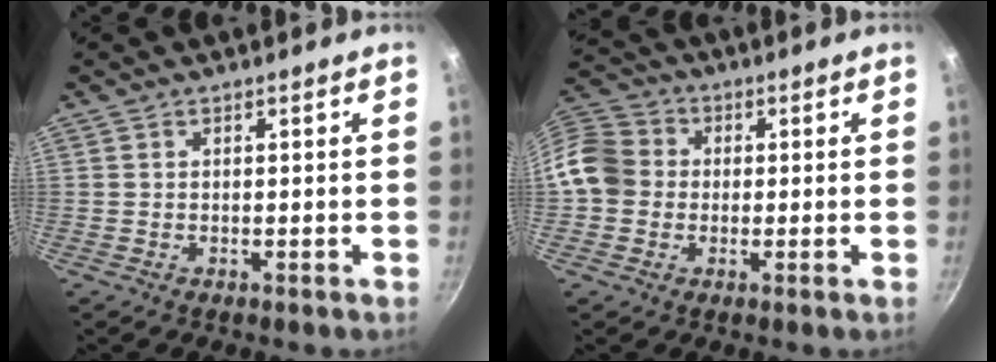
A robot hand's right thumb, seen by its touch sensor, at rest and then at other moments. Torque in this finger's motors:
{"motor_torque": [-0.24, 0.73, 0.45, -0.50, 0.05]}